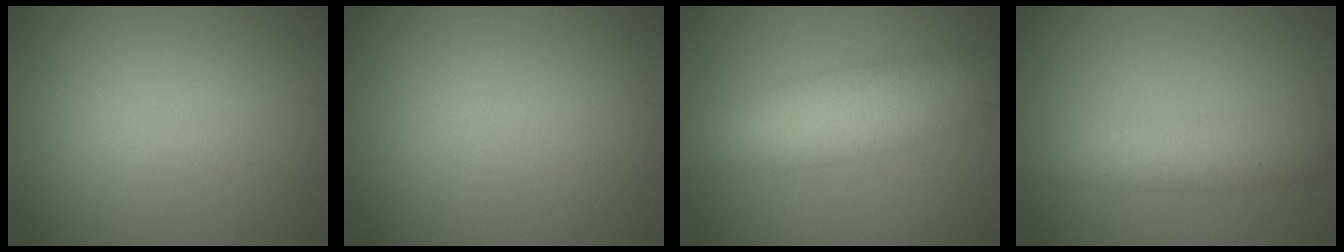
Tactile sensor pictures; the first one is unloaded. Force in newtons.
{"total": 0.0}
{"total": 6.9, "press": 6.9, "slide": 0.3}
{"total": 3.3, "press": 3.3, "slide": 0.0}